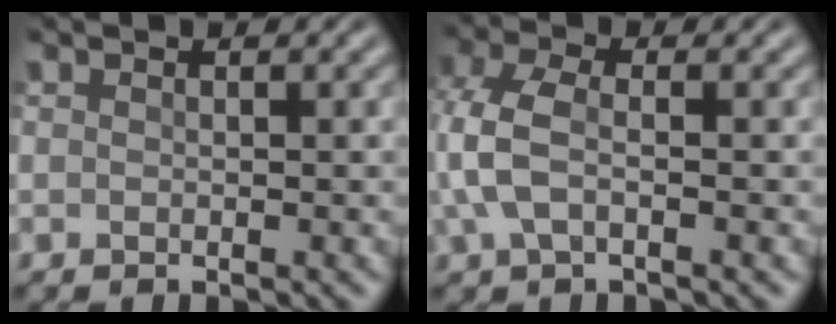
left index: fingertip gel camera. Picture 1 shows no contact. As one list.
[{"total": 4.7, "force": [-0.2, 2.6, 3.9], "torque": [-0.102, 0.006, -0.010]}]